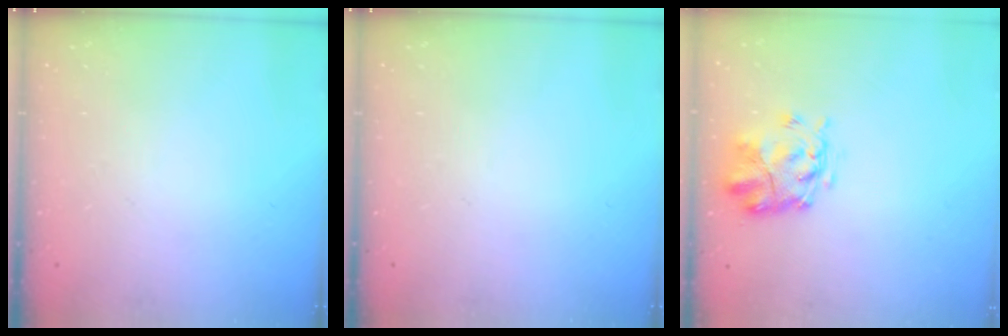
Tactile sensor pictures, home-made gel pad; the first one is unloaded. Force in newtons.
{"total": 0.0}
{"total": 3.8, "press": 3.4, "slide": 1.7}